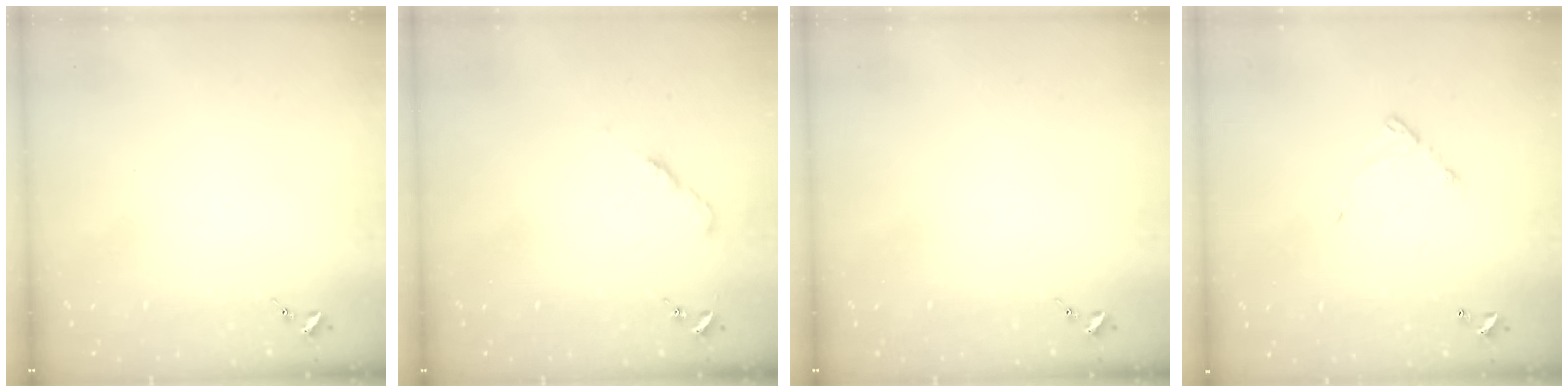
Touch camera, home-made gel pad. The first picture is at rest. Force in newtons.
{"total": 3.1, "press": 3.1, "slide": 0.2}
{"total": 0.0}
{"total": 5.8, "press": 5.8, "slide": 0.3}